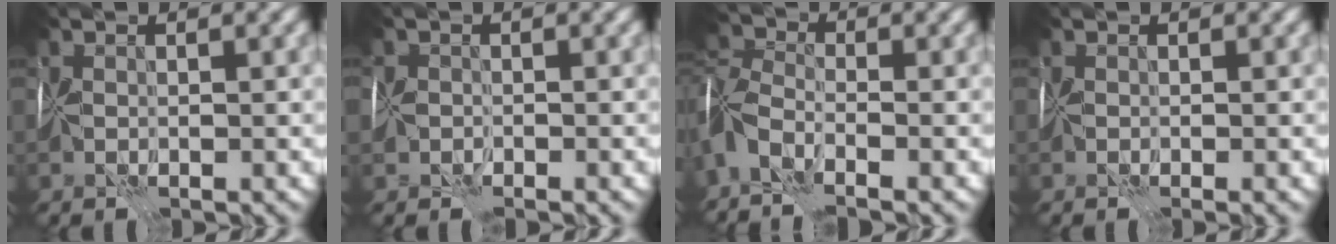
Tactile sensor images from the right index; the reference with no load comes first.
{"total": 1.2, "force": [-0.8, 0.9, 0.2], "torque": [0.005, 0.002, -0.021]}
{"total": 5.6, "force": [-3.4, 2.6, 3.5], "torque": [-0.071, 0.003, -0.078]}
{"total": 0.9, "force": [-0.4, 0.1, 0.8], "torque": [-0.008, -0.007, -0.003]}